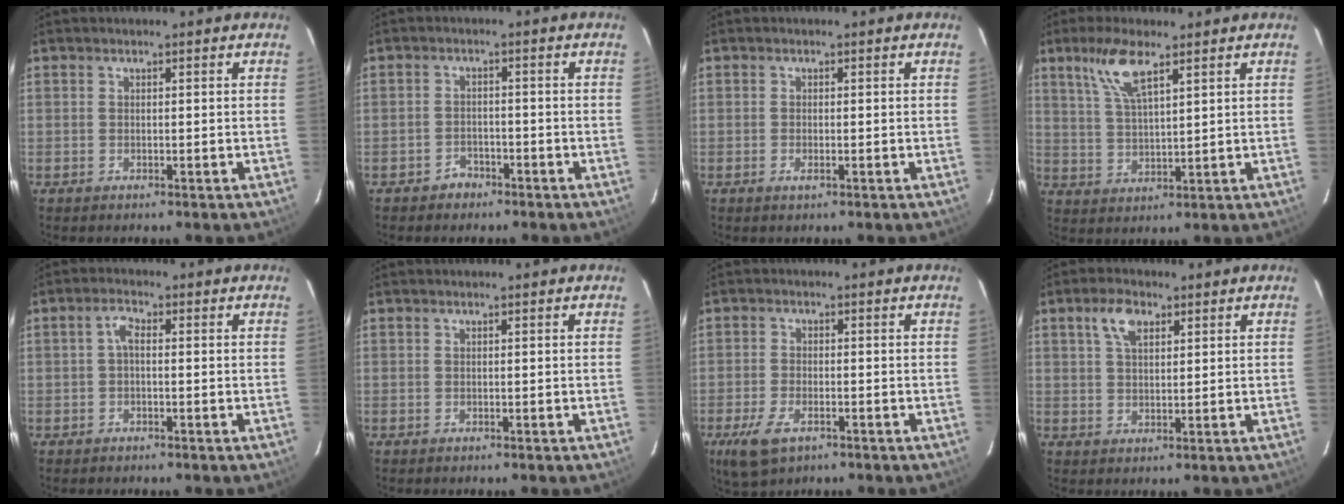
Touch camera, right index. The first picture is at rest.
{"total": 2.9, "force": [-2.2, 1.9, 0.4], "torque": [-0.011, 0.010, -0.030]}
{"total": 1.0, "force": [-0.4, 0.3, 0.8], "torque": [-0.018, -0.002, -0.006]}
{"total": 7.7, "force": [4.7, 2.1, 5.7], "torque": [-0.117, 0.007, 0.099]}
{"total": 2.1, "force": [-0.2, 0.9, 1.8], "torque": [-0.039, 0.010, -0.005]}
{"total": 0.0}
{"total": 6.8, "force": [-3.7, 3.2, 4.7], "torque": [-0.117, -0.014, -0.067]}
{"total": 5.0, "force": [2.5, 2.6, 3.4], "torque": [-0.064, 0.013, 0.046]}